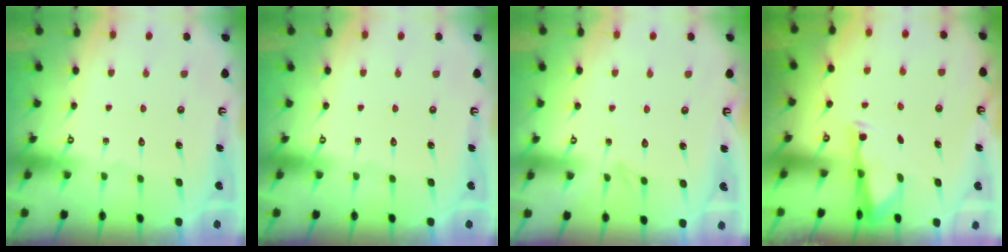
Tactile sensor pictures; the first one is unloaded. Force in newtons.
{"total": 0.0}
{"total": 2.8, "press": 2.8, "slide": 0.3}
{"total": 3.0, "press": 2.9, "slide": 0.6}